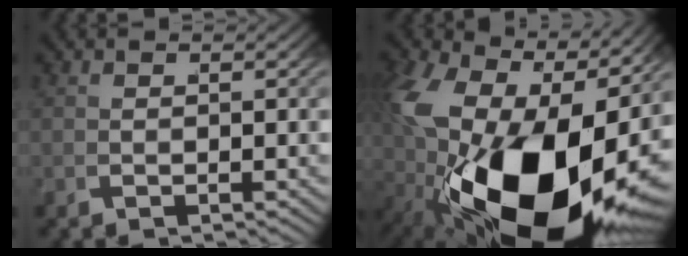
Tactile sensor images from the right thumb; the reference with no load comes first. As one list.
[{"total": 22.7, "force": [-2.1, 13.5, 18.1], "torque": [-0.384, -0.100, 0.028]}]